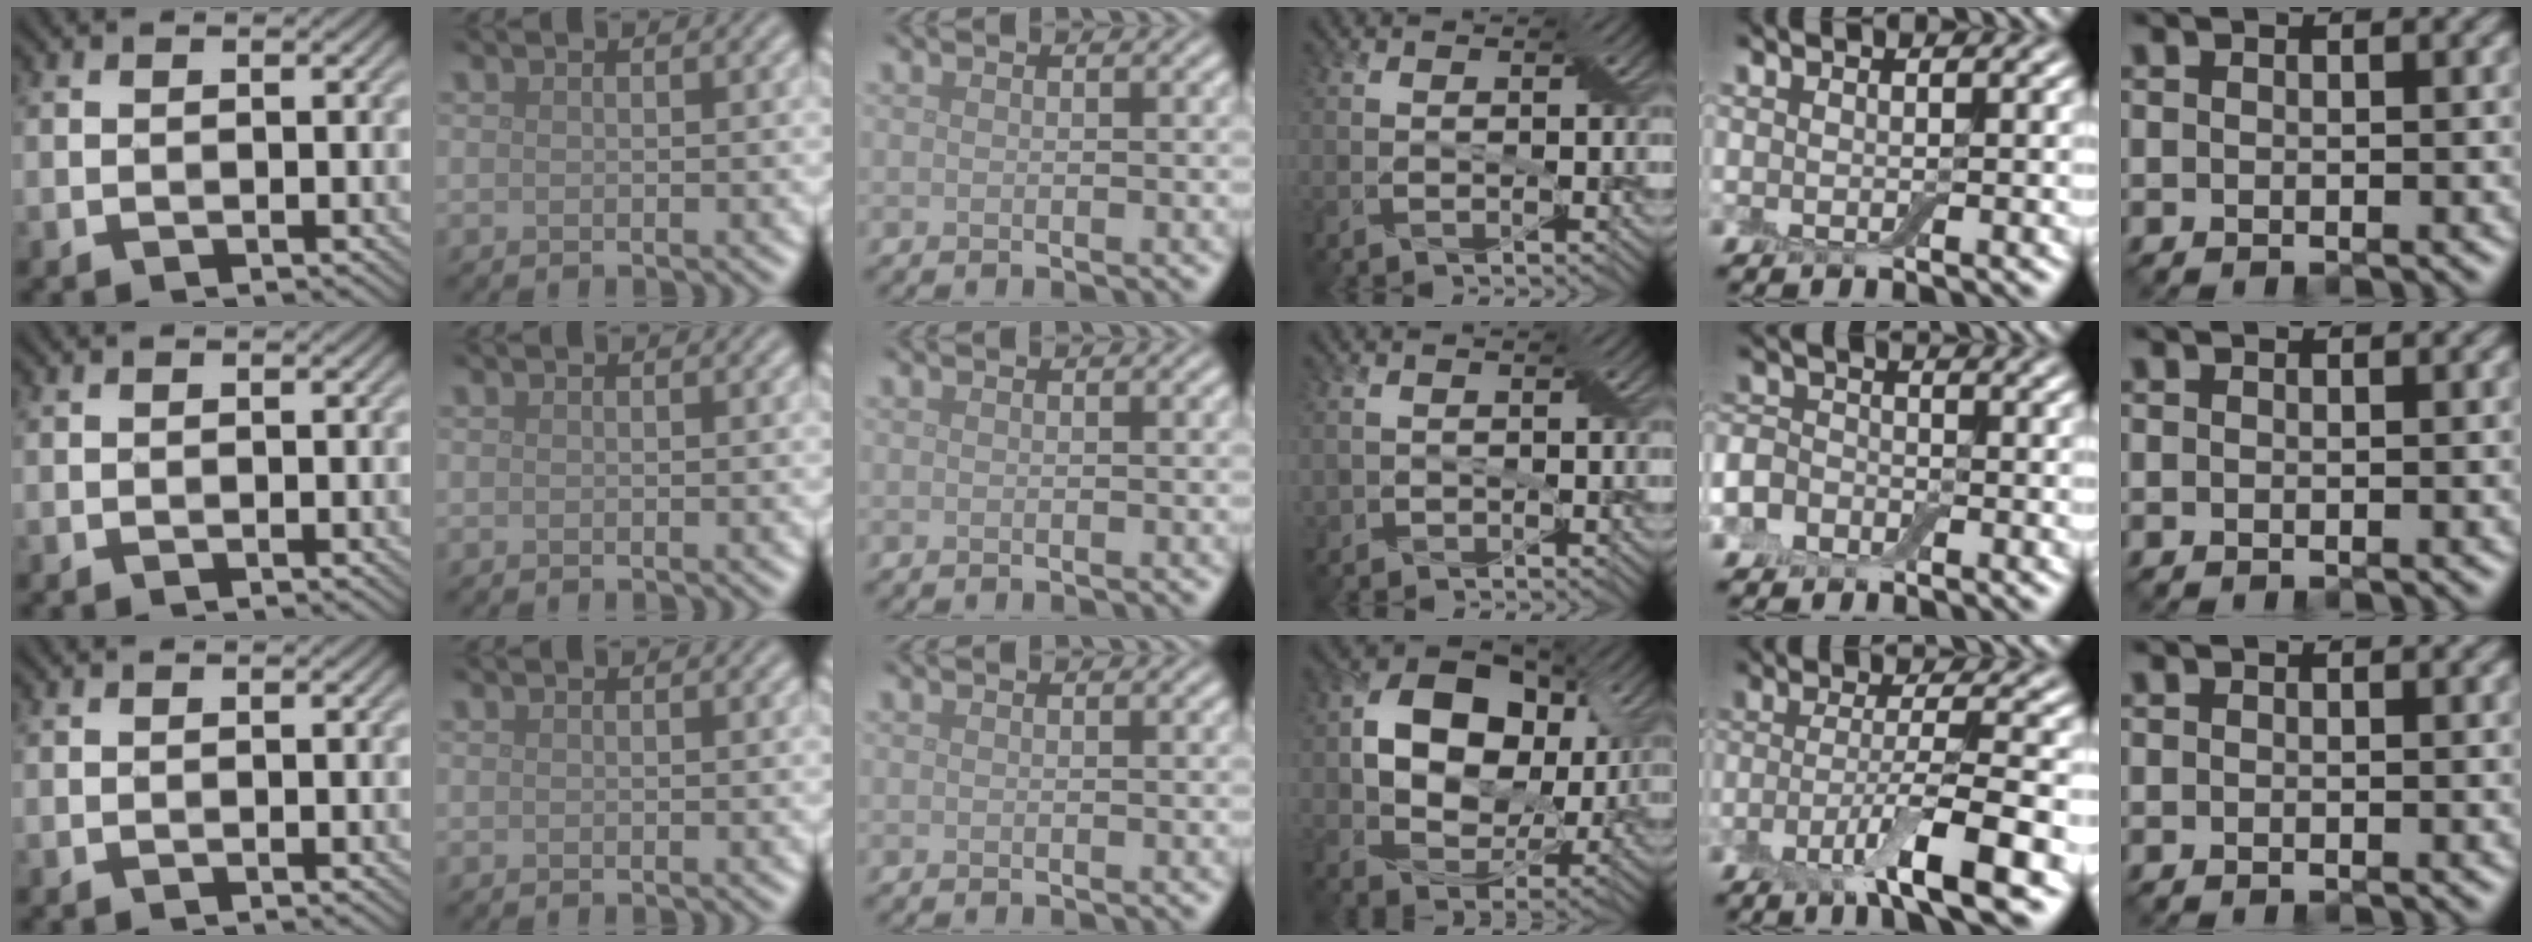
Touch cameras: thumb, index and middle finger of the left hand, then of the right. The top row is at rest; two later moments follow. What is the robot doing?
{"motion": "wipe", "object": "dish"}